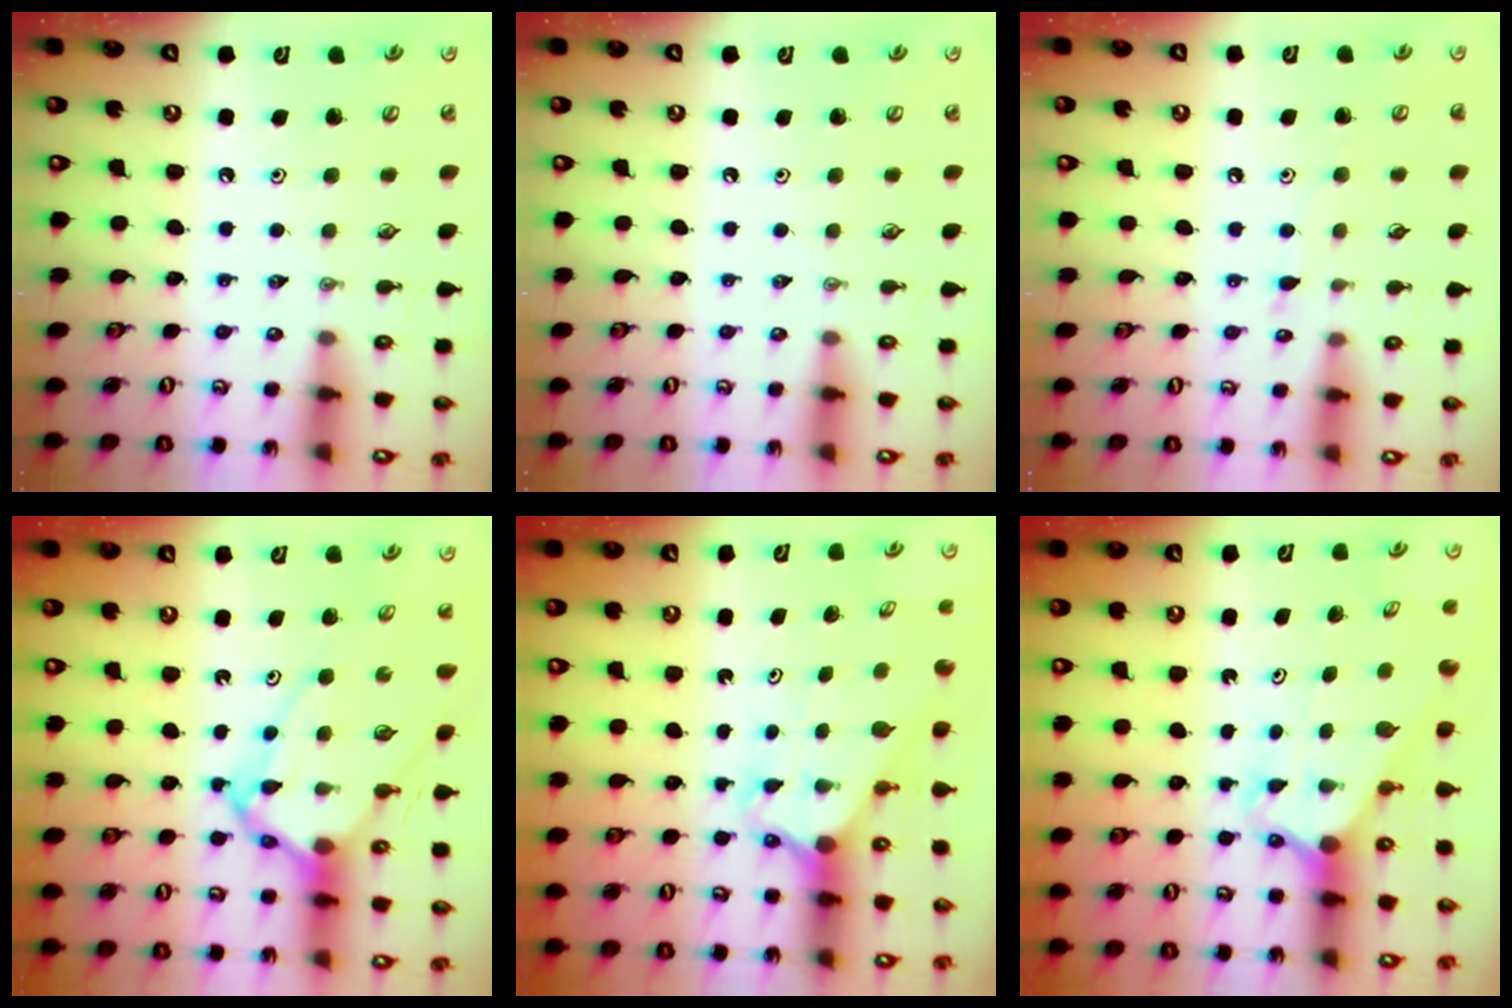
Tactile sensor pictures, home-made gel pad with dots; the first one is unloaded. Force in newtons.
{"total": 0.0}
{"total": 6.2, "press": 6.2, "slide": 0.7}
{"total": 9.7, "press": 9.7, "slide": 0.8}
{"total": 2.7, "press": 2.7, "slide": 0.1}
{"total": 2.6, "press": 2.6, "slide": 0.2}